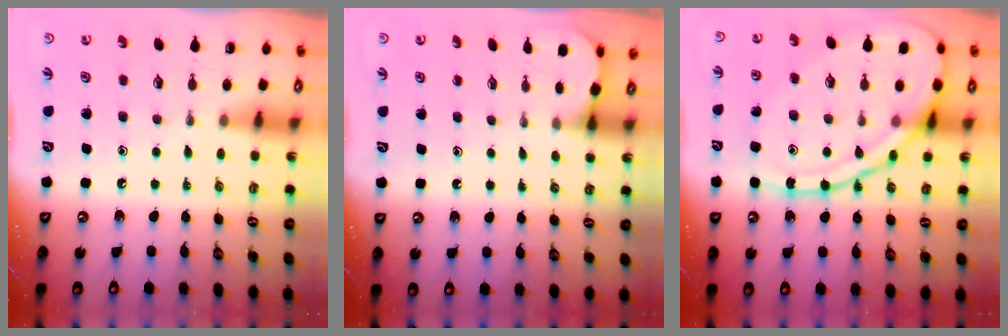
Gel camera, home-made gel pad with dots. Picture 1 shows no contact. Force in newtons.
{"total": 1.4, "press": 1.4, "slide": 0.1}
{"total": 15.6, "press": 15.5, "slide": 1.7}